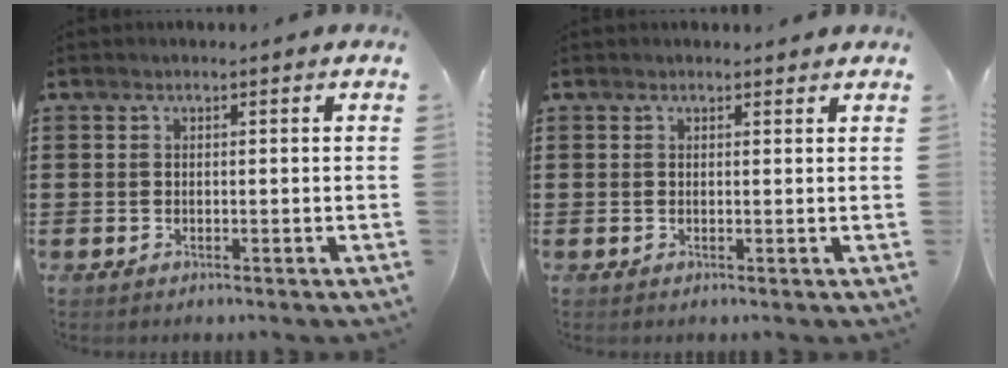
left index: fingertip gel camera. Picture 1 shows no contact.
{"total": 0.8, "force": [0.7, 0.1, 0.3], "torque": [-0.007, 0.000, 0.015]}